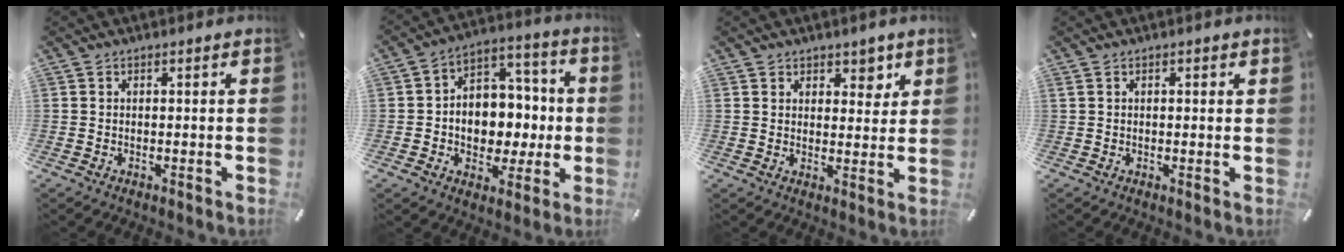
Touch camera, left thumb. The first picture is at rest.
{"total": 10.2, "force": [-1.6, 9.1, 4.5], "torque": [-0.059, 0.011, -0.020]}
{"total": 4.3, "force": [2.9, 3.1, 1.0], "torque": [0.007, -0.019, 0.042]}
{"total": 1.0, "force": [0.3, 0.6, 0.6], "torque": [-0.013, 0.004, 0.005]}